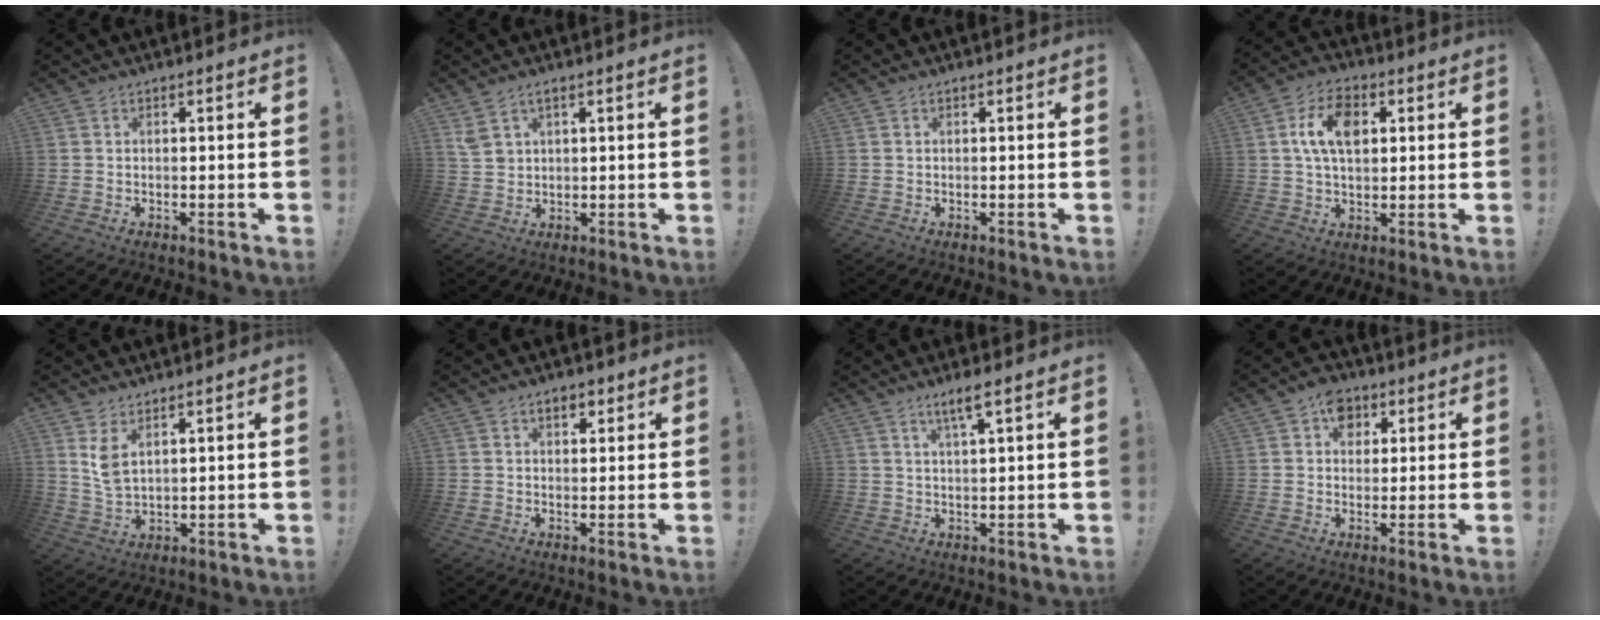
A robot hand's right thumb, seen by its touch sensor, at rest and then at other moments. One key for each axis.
{"total": 4.0, "fx": 2.3, "fy": 2.3, "fz": 2.4, "tx": -0.040, "ty": -0.010, "tz": 0.044}
{"total": 0.0}
{"total": 11.5, "fx": 2.9, "fy": 7.2, "fz": 8.5, "tx": -0.138, "ty": 0.013, "tz": 0.054}
{"total": 5.4, "fx": 3.2, "fy": 2.4, "fz": 3.6, "tx": -0.067, "ty": -0.017, "tz": 0.060}
{"total": 3.5, "fx": 1.9, "fy": 2.0, "fz": 2.1, "tx": -0.026, "ty": -0.002, "tz": 0.032}
{"total": 4.6, "fx": 2.9, "fy": 0.1, "fz": 3.6, "tx": -0.060, "ty": -0.010, "tz": 0.044}
{"total": 7.7, "fx": 3.2, "fy": 6.3, "fz": 3.1, "tx": -0.030, "ty": -0.009, "tz": 0.059}